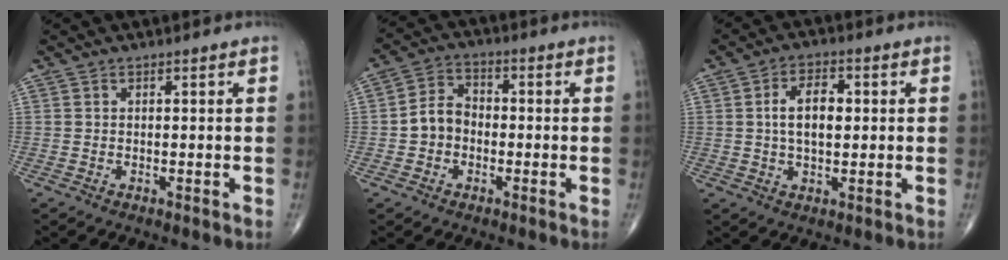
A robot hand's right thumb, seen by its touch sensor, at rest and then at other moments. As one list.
[{"total": 6.3, "force": [-1.3, 5.1, 3.5], "torque": [-0.048, 0.028, -0.036]}, {"total": 7.2, "force": [0.7, 4.0, 5.9], "torque": [-0.093, 0.010, 0.009]}]